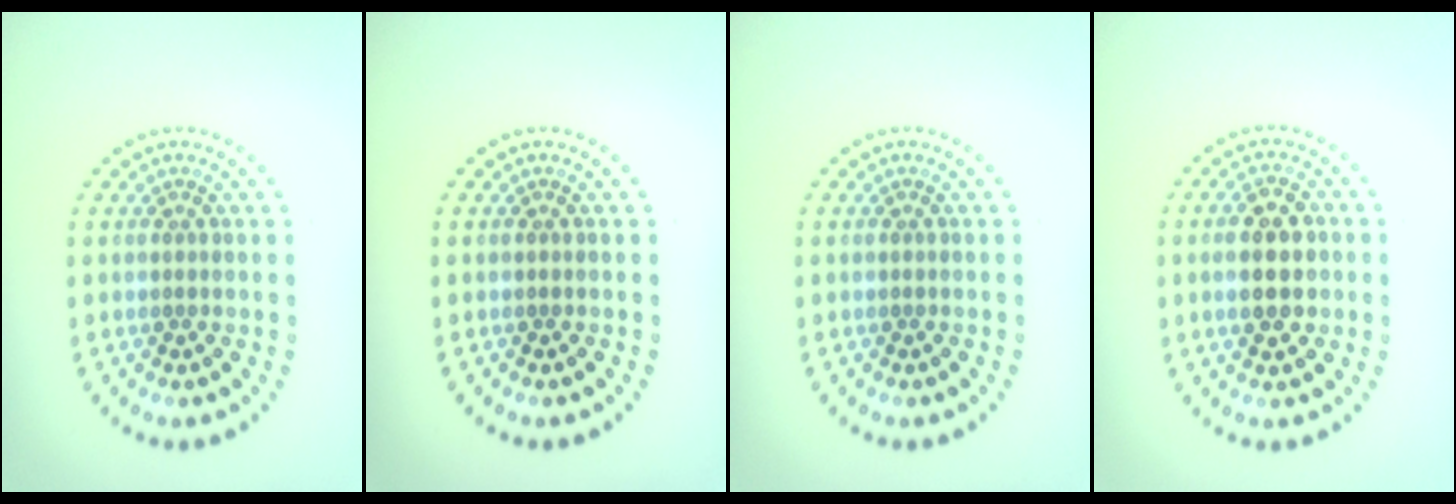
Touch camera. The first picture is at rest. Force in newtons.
{"total": 0.0}
{"total": 0.0}
{"total": 4.6, "press": 4.6, "slide": 0.1}